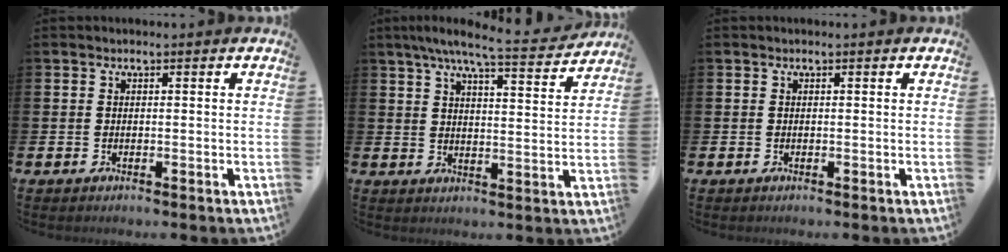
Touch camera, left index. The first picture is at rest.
{"total": 7.9, "force": [7.0, 0.4, 3.6], "torque": [-0.075, -0.034, 0.120]}
{"total": 0.0}